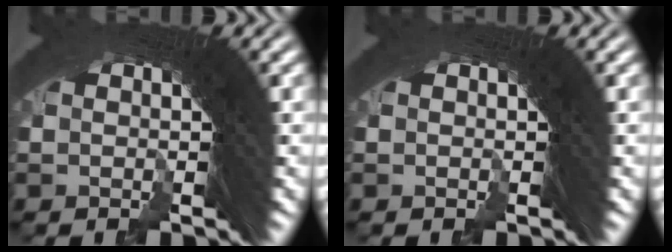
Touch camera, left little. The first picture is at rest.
{"total": 0.0}